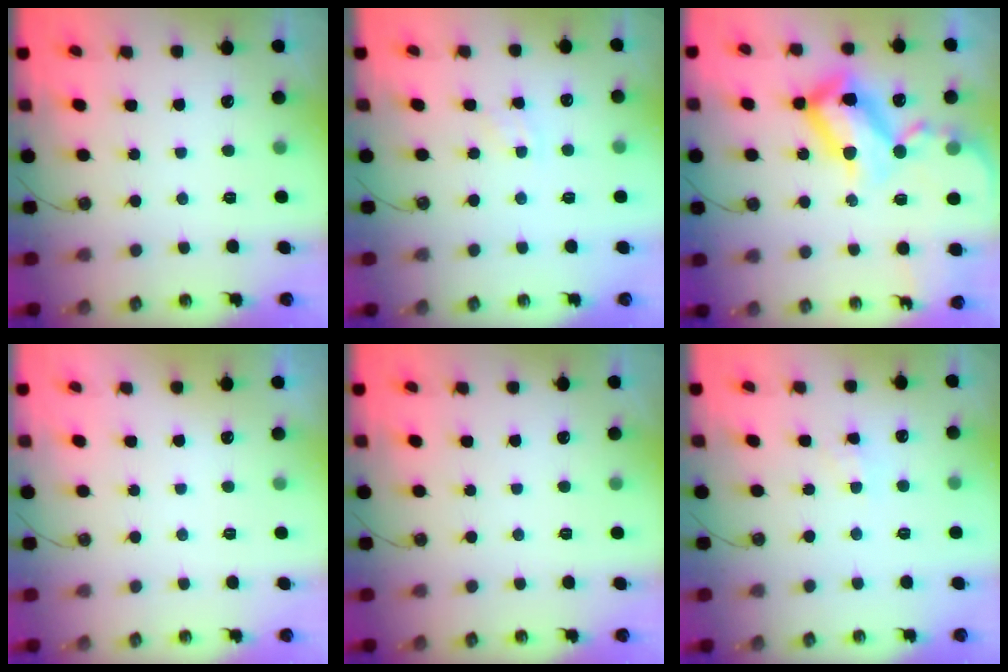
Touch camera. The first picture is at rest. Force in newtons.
{"total": 3.0, "press": 2.9, "slide": 0.4}
{"total": 26.2, "press": 26.1, "slide": 2.5}
{"total": 0.0}
{"total": 0.0}
{"total": 2.1, "press": 2.1, "slide": 0.3}